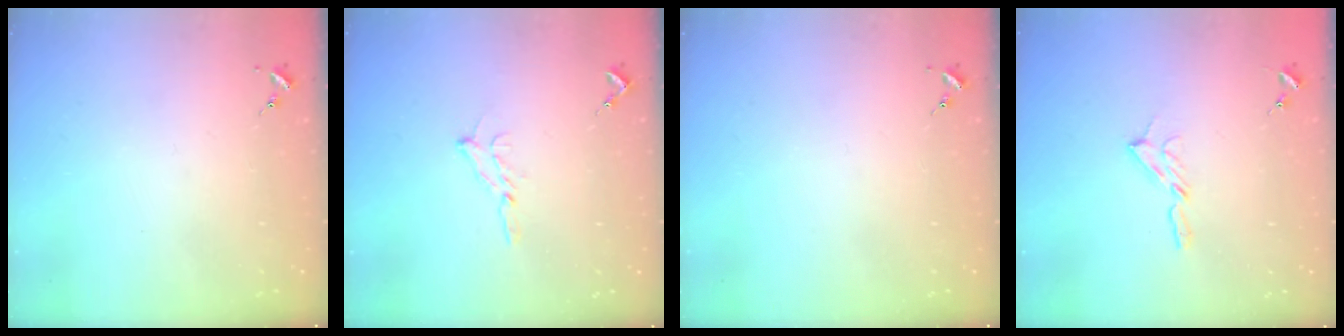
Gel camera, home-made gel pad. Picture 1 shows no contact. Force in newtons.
{"total": 7.9, "press": 7.9, "slide": 0.9}
{"total": 0.0}
{"total": 4.7, "press": 4.7, "slide": 0.6}